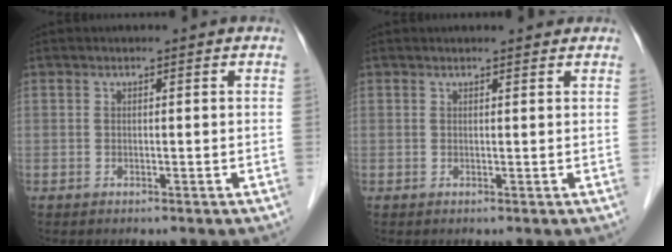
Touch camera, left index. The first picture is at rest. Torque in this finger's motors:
{"motor_torque": [0.36, -0.29, 0.04, -0.01]}